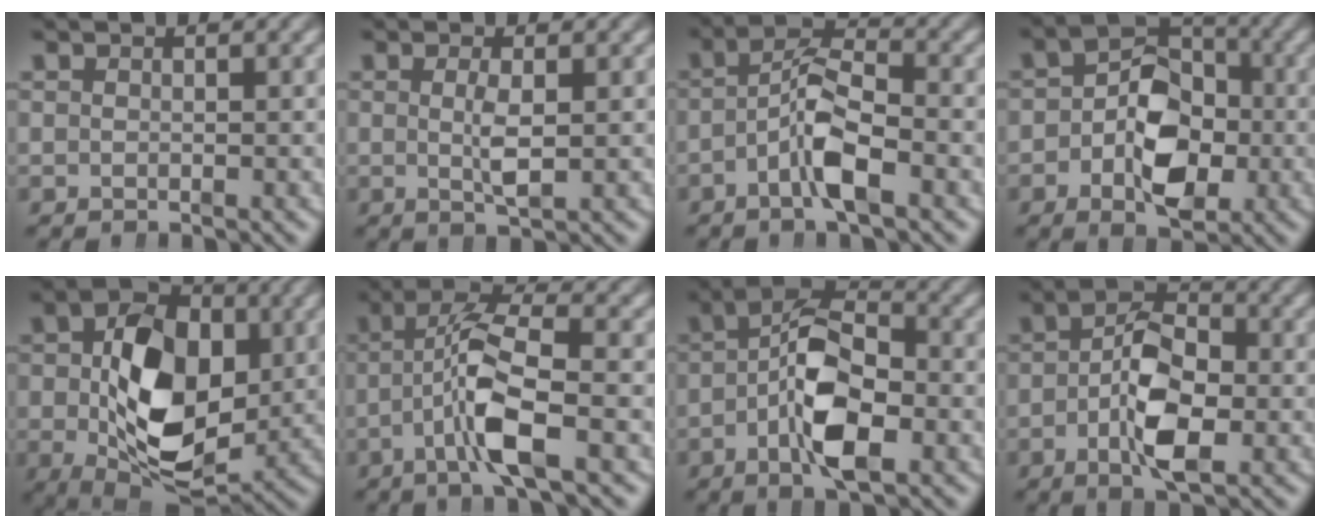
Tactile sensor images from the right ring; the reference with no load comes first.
{"total": 2.2, "force": [-0.2, 0.1, 2.2], "torque": [-0.035, -0.003, 0.001]}
{"total": 5.6, "force": [-1.3, 2.6, 4.8], "torque": [-0.077, -0.003, -0.028]}
{"total": 8.4, "force": [-1.6, 5.6, 6.0], "torque": [-0.081, -0.001, -0.030]}
{"total": 13.5, "force": [-0.7, 8.7, 10.3], "torque": [-0.174, -0.033, 0.002]}
{"total": 6.4, "force": [0.1, 2.4, 5.9], "torque": [-0.110, -0.003, -0.003]}
{"total": 8.8, "force": [-1.1, 4.7, 7.3], "torque": [-0.109, -0.012, -0.022]}
{"total": 7.4, "force": [-1.2, 3.8, 6.3], "torque": [-0.088, -0.002, -0.025]}